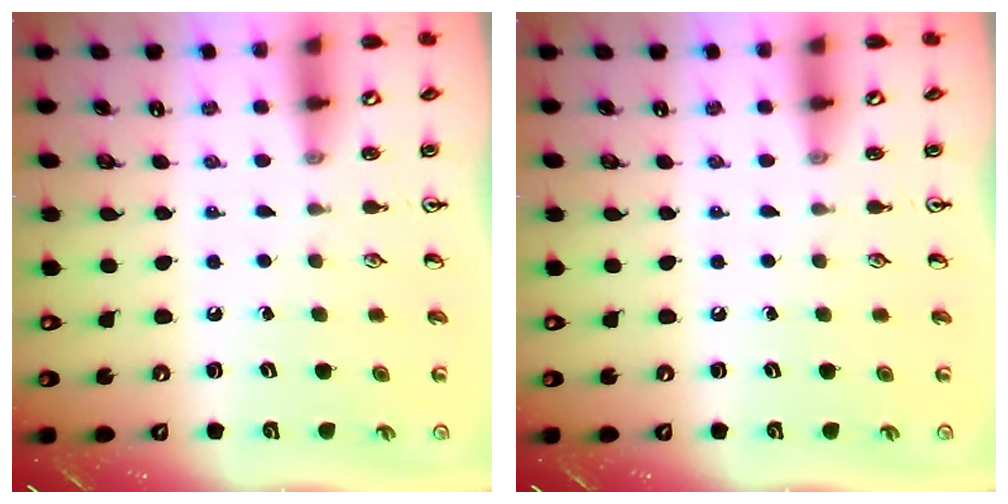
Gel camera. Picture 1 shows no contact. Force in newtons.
{"total": 0.0}